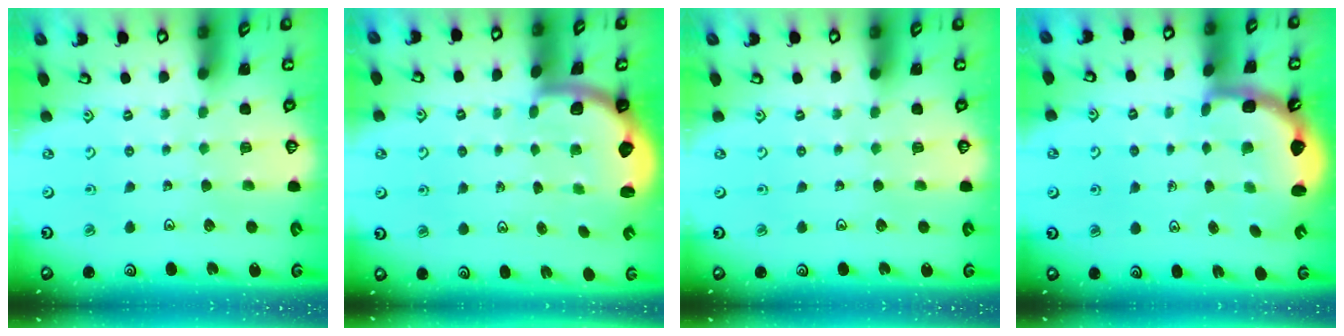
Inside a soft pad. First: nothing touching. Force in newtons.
{"total": 1.9, "press": 1.8, "slide": 0.5}
{"total": 0.0}
{"total": 4.1, "press": 3.6, "slide": 1.8}